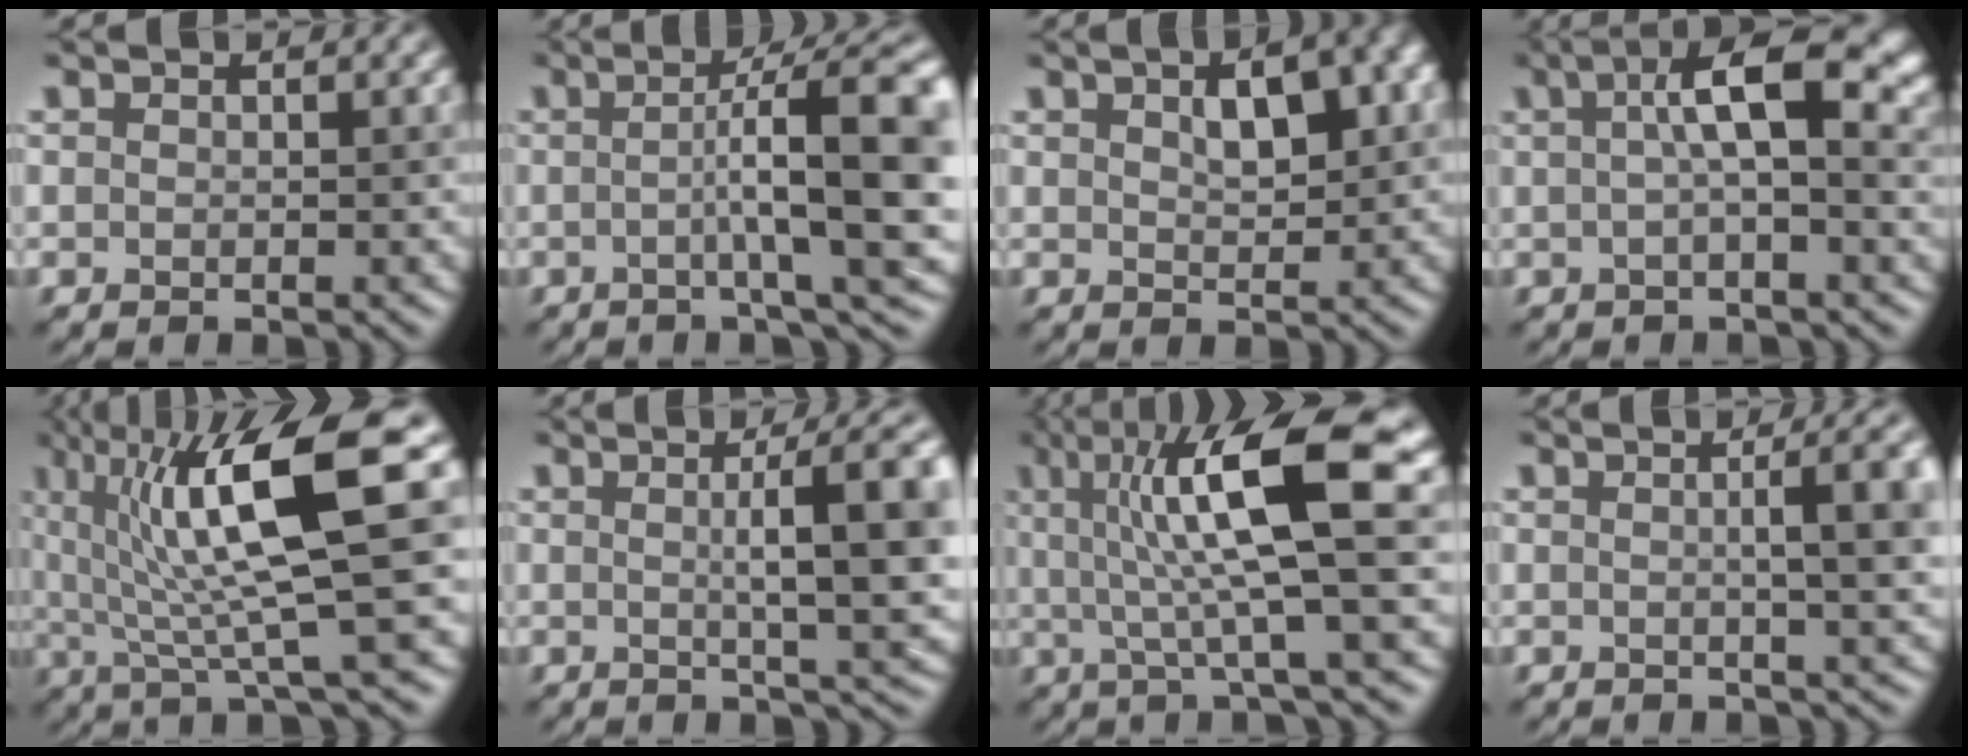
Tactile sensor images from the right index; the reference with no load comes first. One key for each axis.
{"total": 12.1, "fx": 0.4, "fy": 2.3, "fz": 11.9, "tx": -0.134, "ty": 0.019, "tz": 0.004}
{"total": 5.3, "fx": 2.0, "fy": 2.2, "fz": 4.4, "tx": -0.064, "ty": 0.013, "tz": 0.030}
{"total": 7.8, "fx": 1.9, "fy": 2.2, "fz": 7.2, "tx": -0.103, "ty": 0.017, "tz": 0.024}
{"total": 12.3, "fx": 3.4, "fy": 2.2, "fz": 11.6, "tx": -0.180, "ty": 0.007, "tz": 0.061}
{"total": 9.7, "fx": 1.3, "fy": 2.2, "fz": 9.4, "tx": -0.101, "ty": 0.014, "tz": 0.016}
{"total": 10.8, "fx": 2.9, "fy": 2.2, "fz": 10.2, "tx": -0.159, "ty": 0.008, "tz": 0.046}
{"total": 6.8, "fx": 0.8, "fy": 2.0, "fz": 6.4, "tx": -0.049, "ty": 0.017, "tz": 0.005}